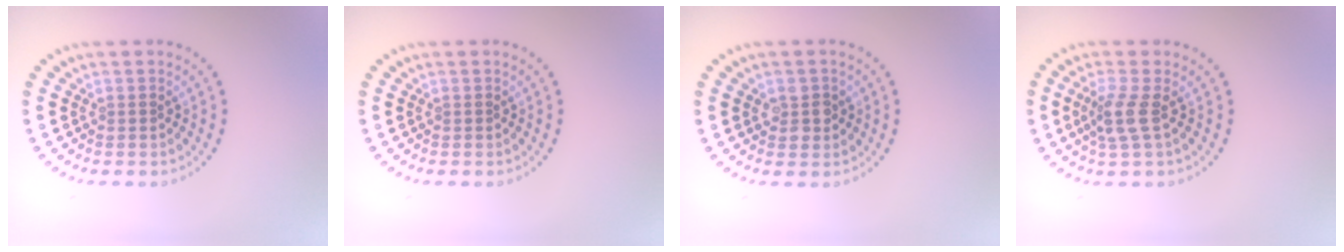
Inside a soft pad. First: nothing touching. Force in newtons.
{"total": 0.0}
{"total": 2.1, "press": 2.0, "slide": 0.4}
{"total": 2.6, "press": 2.0, "slide": 1.6}